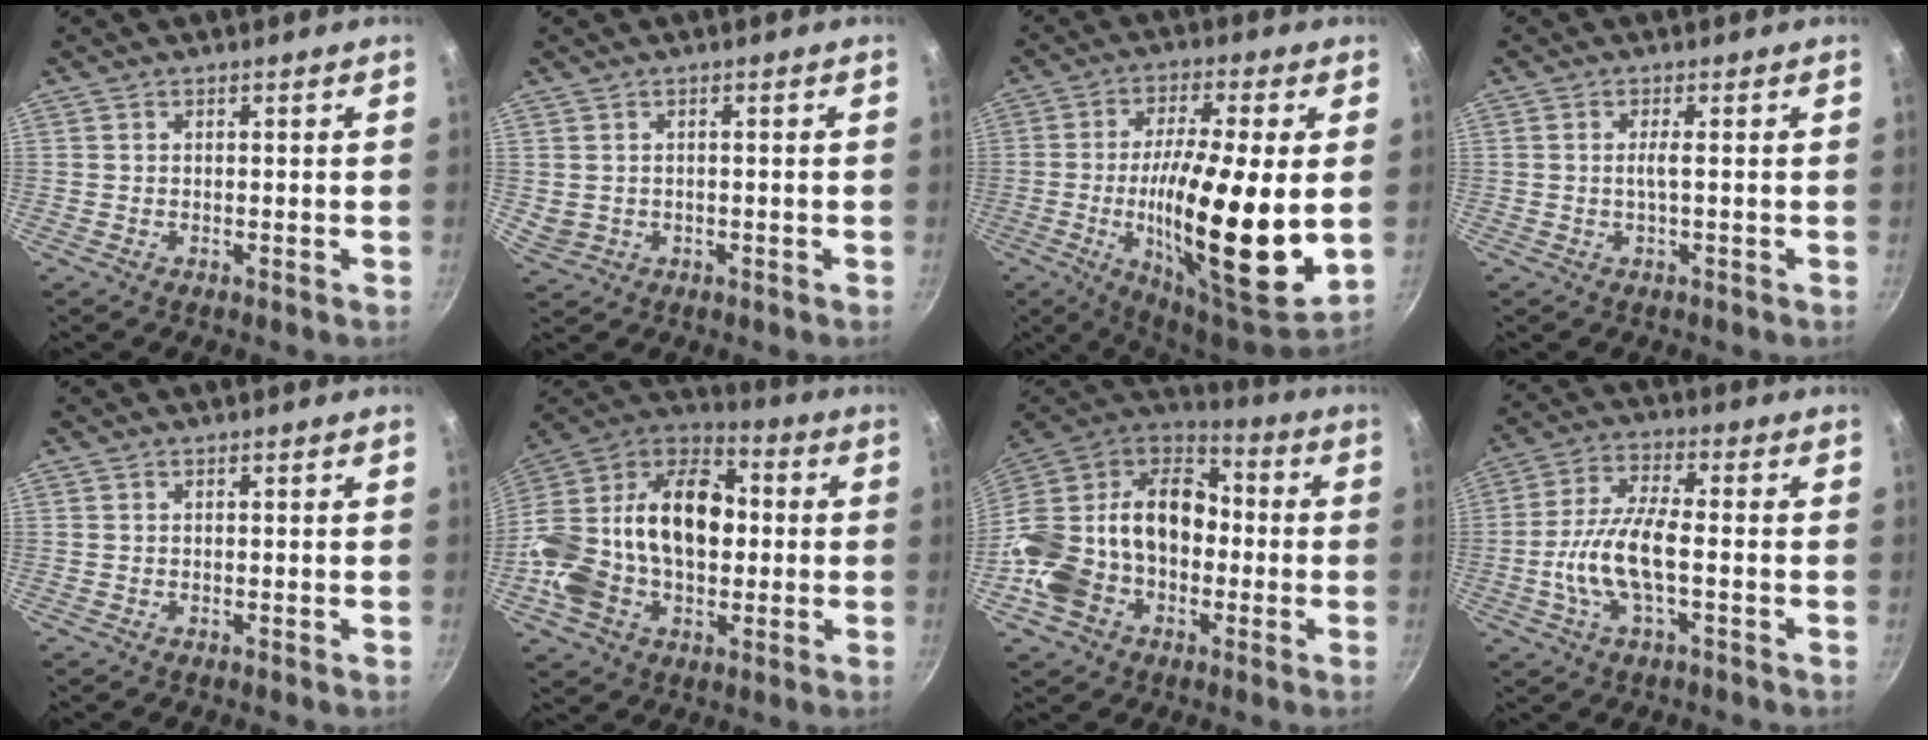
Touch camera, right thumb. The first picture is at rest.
{"total": 2.5, "force": [-0.1, 2.1, 1.3], "torque": [-0.023, 0.006, 0.012]}
{"total": 24.0, "force": [-1.6, 6.1, 23.1], "torque": [-0.379, -0.018, -0.027]}
{"total": 1.8, "force": [-0.1, 0.0, 1.8], "torque": [-0.040, 0.000, -0.002]}
{"total": 0.0}
{"total": 28.0, "force": [-0.4, 19.2, 20.4], "torque": [-0.371, 0.056, -0.019]}
{"total": 26.3, "force": [-4.5, 20.0, 16.5], "torque": [-0.319, 0.077, -0.085]}
{"total": 11.1, "force": [-2.2, 4.1, 10.1], "torque": [-0.203, 0.027, -0.052]}